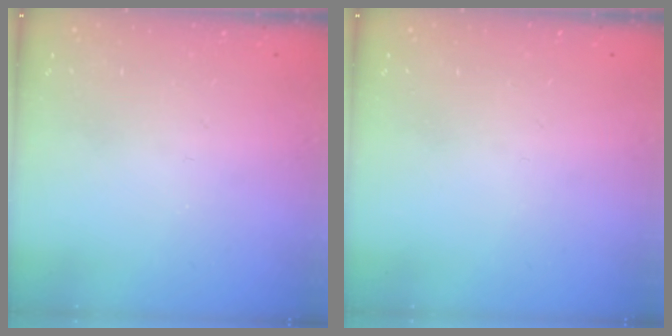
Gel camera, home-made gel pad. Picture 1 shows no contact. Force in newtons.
{"total": 0.0}